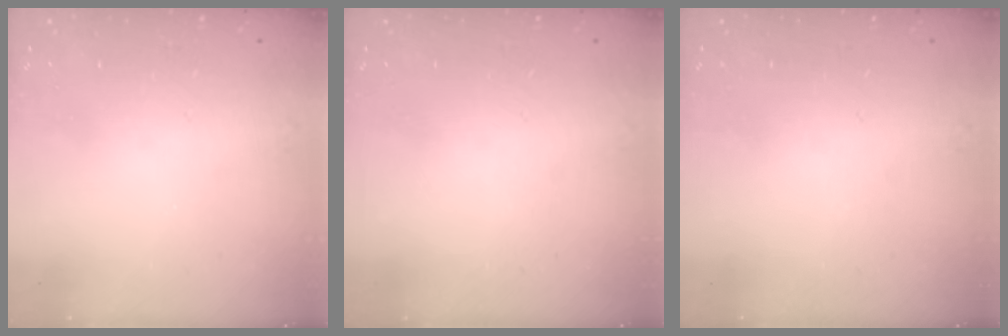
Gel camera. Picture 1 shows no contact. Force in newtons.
{"total": 0.0}
{"total": 0.0}